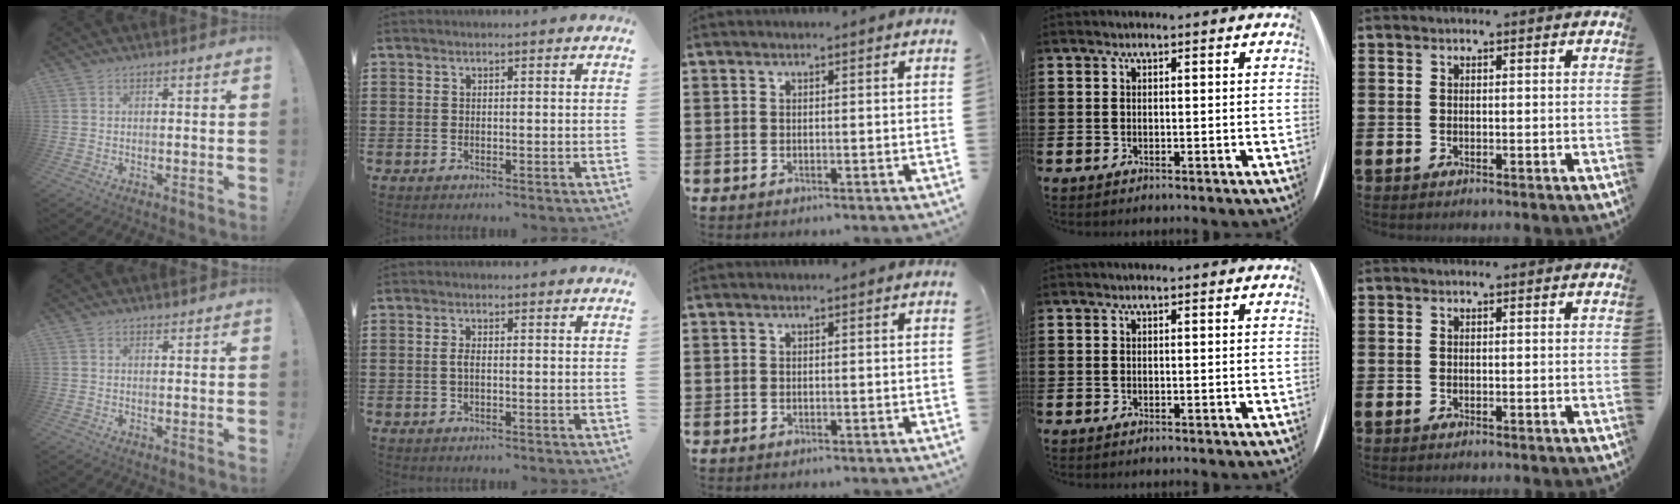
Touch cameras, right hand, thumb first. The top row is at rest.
{"thumb": {"total": 0.7, "force": [0.6, 0.3, 0.1], "torque": [-0.002, 0.000, 0.012]}, "index": {"total": 1.7, "force": [-0.3, 0.4, 1.7], "torque": [-0.040, -0.007, -0.006]}}